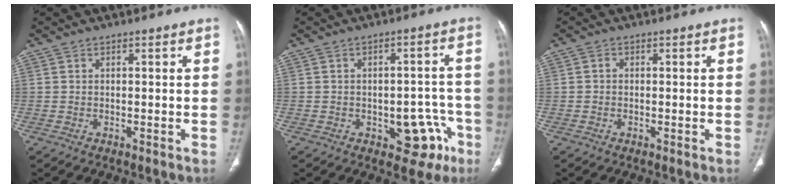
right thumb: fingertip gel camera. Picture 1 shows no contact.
{"total": 9.6, "force": [-4.2, 5.8, 6.5], "torque": [-0.036, 0.034, -0.045]}
{"total": 0.7, "force": [-0.1, 0.6, 0.3], "torque": [-0.004, 0.002, -0.006]}